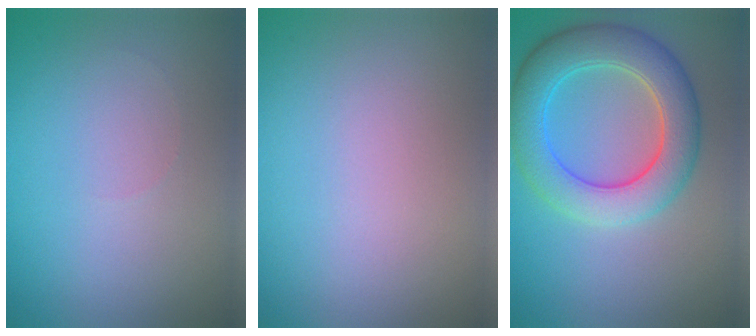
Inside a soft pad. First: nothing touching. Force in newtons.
{"total": 0.0}
{"total": 6.8, "press": 6.8, "slide": 0.3}